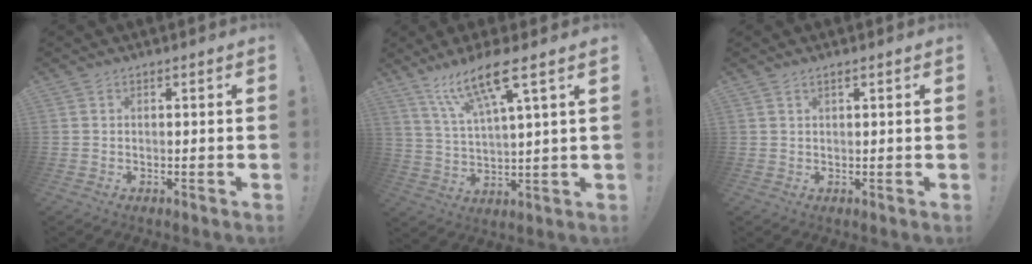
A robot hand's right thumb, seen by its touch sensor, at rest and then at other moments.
{"total": 13.2, "force": [8.1, 1.7, 10.2], "torque": [-0.184, -0.036, 0.129]}
{"total": 1.2, "force": [0.7, 0.0, 1.0], "torque": [-0.020, 0.001, 0.011]}